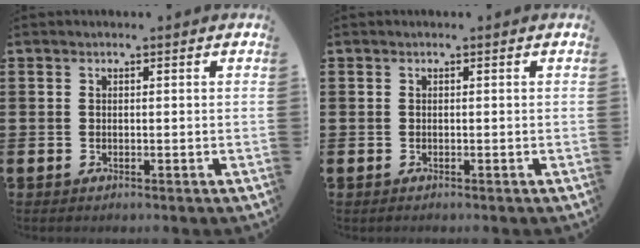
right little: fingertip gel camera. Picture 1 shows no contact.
{"total": 0.9, "force": [-0.6, 0.0, 0.7], "torque": [-0.009, -0.002, -0.011]}